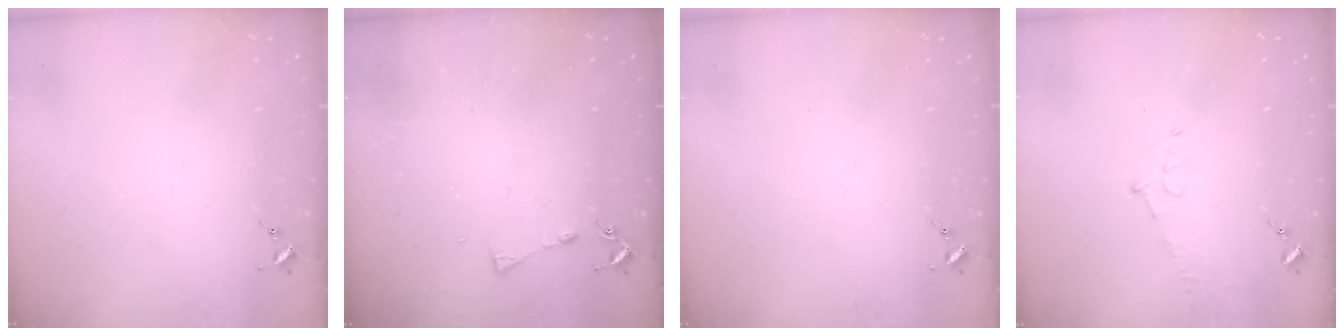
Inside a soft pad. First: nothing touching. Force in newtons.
{"total": 3.7, "press": 3.7, "slide": 0.5}
{"total": 0.0}
{"total": 5.7, "press": 5.7, "slide": 0.6}